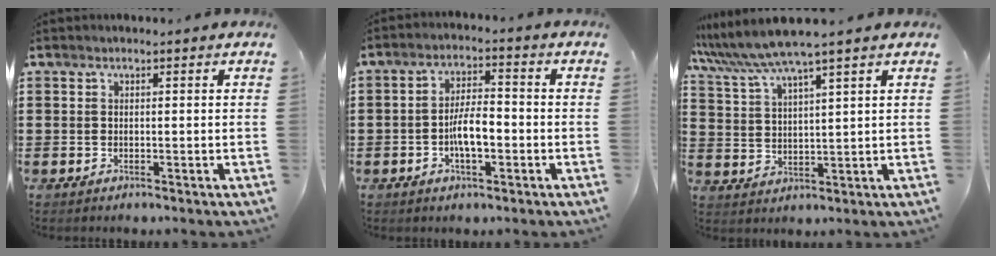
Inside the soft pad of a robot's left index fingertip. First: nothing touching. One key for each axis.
{"total": 5.8, "fx": -1.5, "fy": 2.2, "fz": 5.2, "tx": -0.104, "ty": 0.006, "tz": -0.031}
{"total": 6.5, "fx": 5.4, "fy": -0.2, "fz": 3.5, "tx": -0.086, "ty": -0.021, "tz": 0.094}